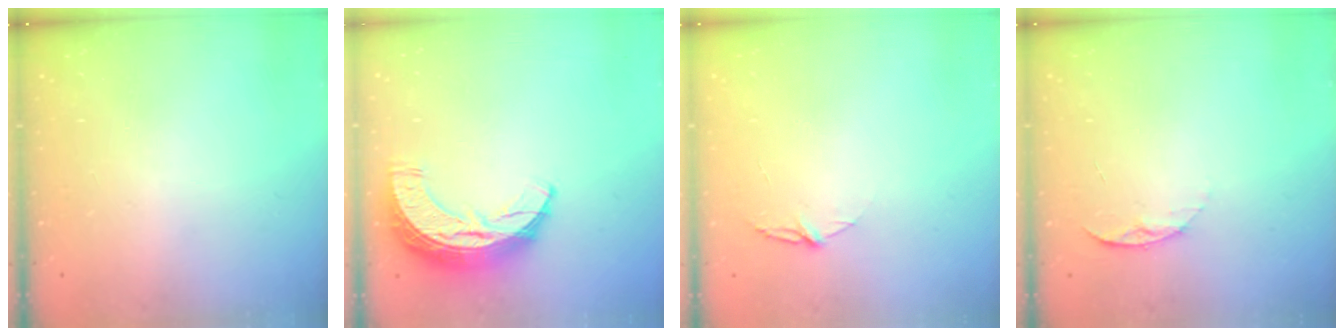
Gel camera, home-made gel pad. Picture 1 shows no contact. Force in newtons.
{"total": 11.3, "press": 11.2, "slide": 0.7}
{"total": 4.8, "press": 4.8, "slide": 0.5}
{"total": 5.2, "press": 5.2, "slide": 0.6}